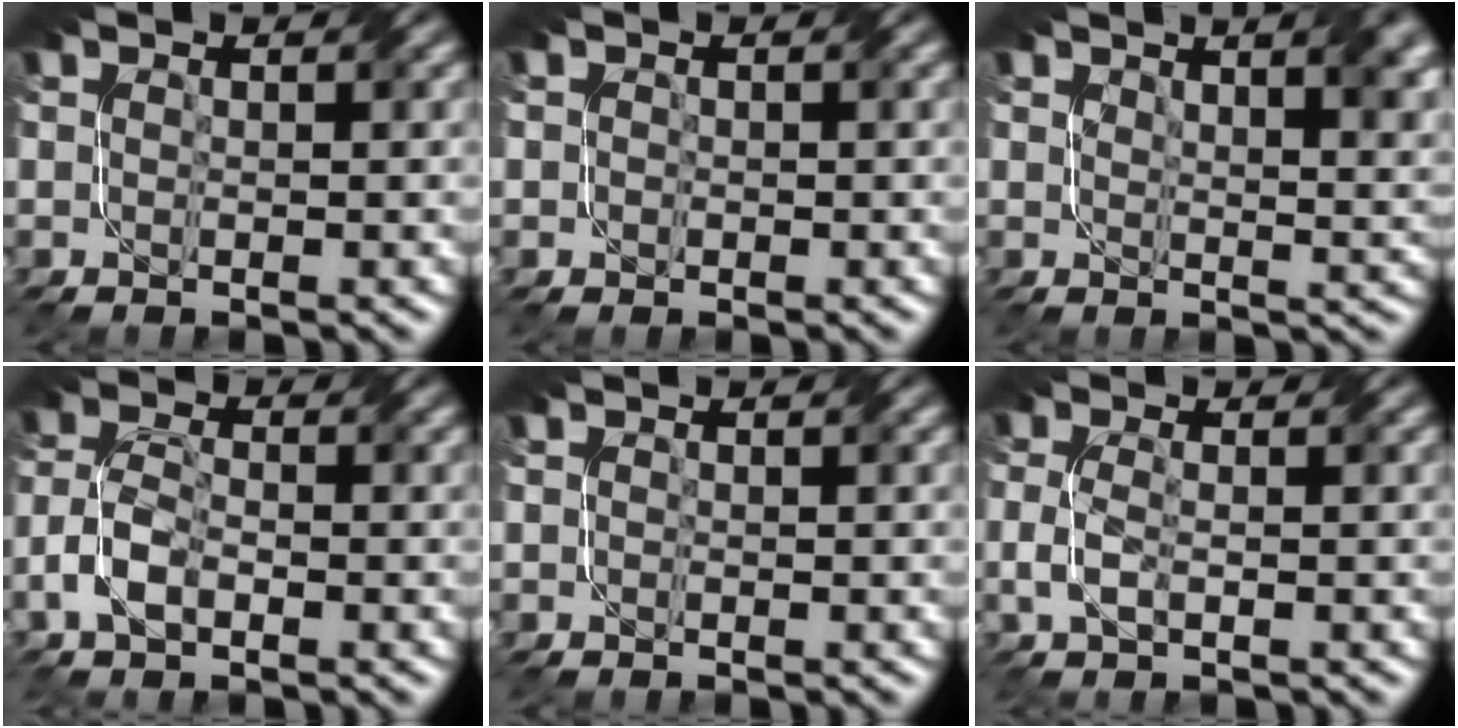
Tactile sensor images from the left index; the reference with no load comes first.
{"total": 0.6, "force": [0.0, 0.6, 0.1], "torque": [0.001, -0.002, -0.002]}
{"total": 6.2, "force": [3.5, 2.5, 4.5], "torque": [-0.037, 0.009, 0.052]}
{"total": 3.5, "force": [-1.8, 1.8, 2.5], "torque": [-0.057, 0.006, -0.041]}
{"total": 0.0}
{"total": 1.9, "force": [-0.6, 0.9, 1.6], "torque": [-0.045, 0.002, -0.012]}